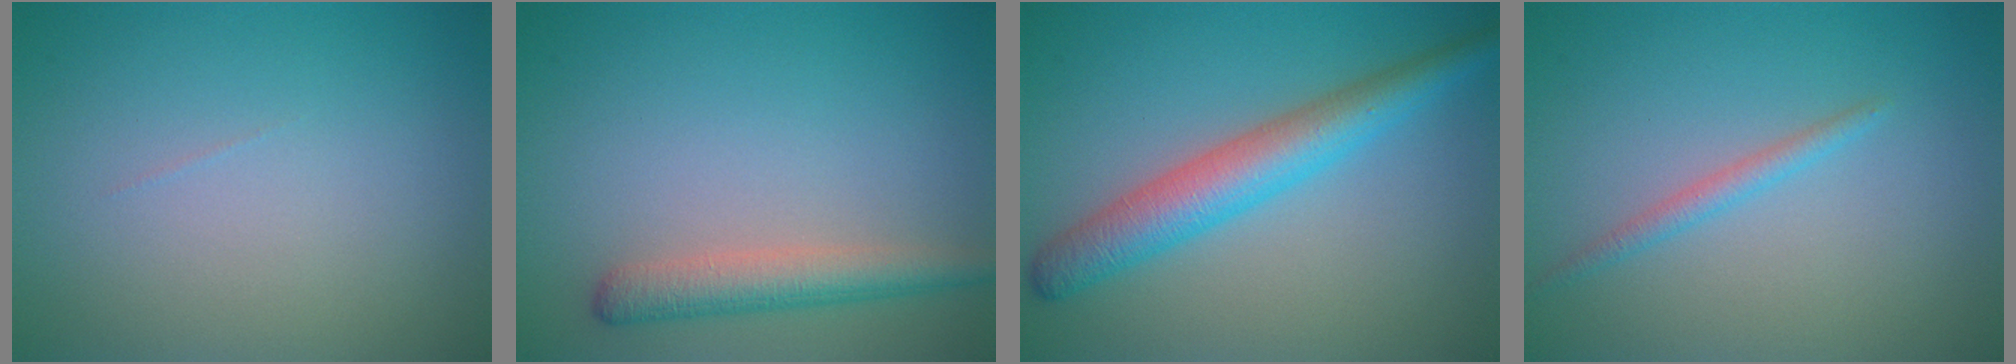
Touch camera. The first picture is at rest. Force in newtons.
{"total": 3.3, "press": 3.3, "slide": 0.1}
{"total": 5.2, "press": 5.2, "slide": 0.1}
{"total": 1.4, "press": 1.4, "slide": 0.1}